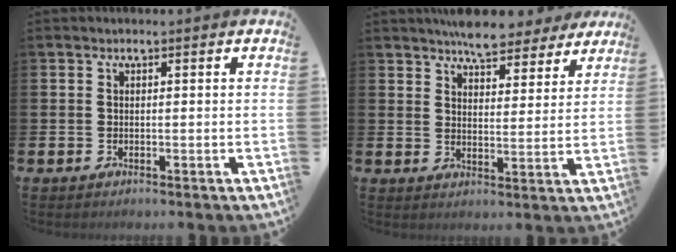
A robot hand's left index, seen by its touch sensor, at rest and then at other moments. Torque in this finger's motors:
{"motor_torque": [1.08, -1.06, 0.40, 0.14]}